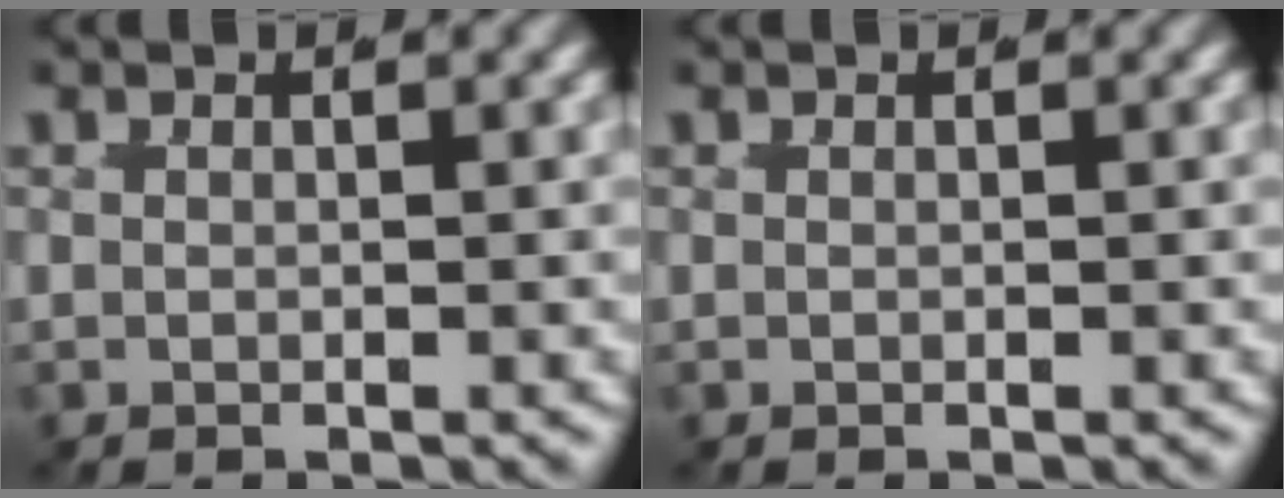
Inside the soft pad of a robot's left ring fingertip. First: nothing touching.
{"total": 0.0}